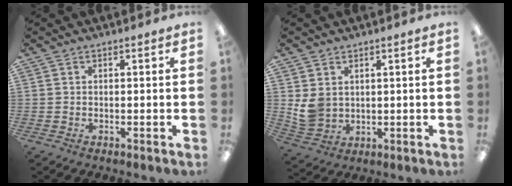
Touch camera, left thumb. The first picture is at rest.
{"total": 5.7, "force": [2.0, 4.7, 2.4], "torque": [-0.051, -0.003, 0.044]}